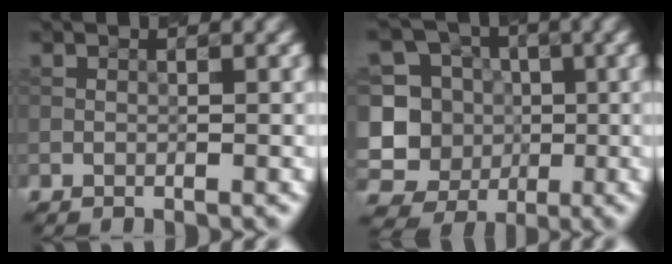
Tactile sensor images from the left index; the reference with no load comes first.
{"total": 10.9, "force": [0.1, 10.7, 2.4], "torque": [-0.090, 0.017, -0.008]}